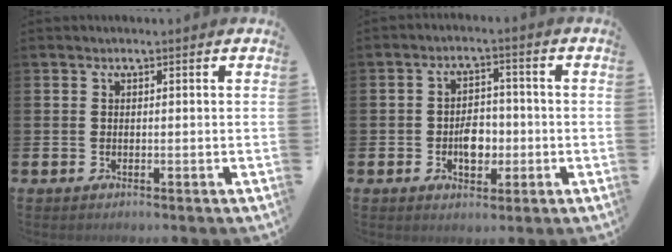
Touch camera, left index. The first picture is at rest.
{"total": 4.3, "force": [-1.1, 3.0, 2.9], "torque": [-0.048, 0.005, -0.024]}